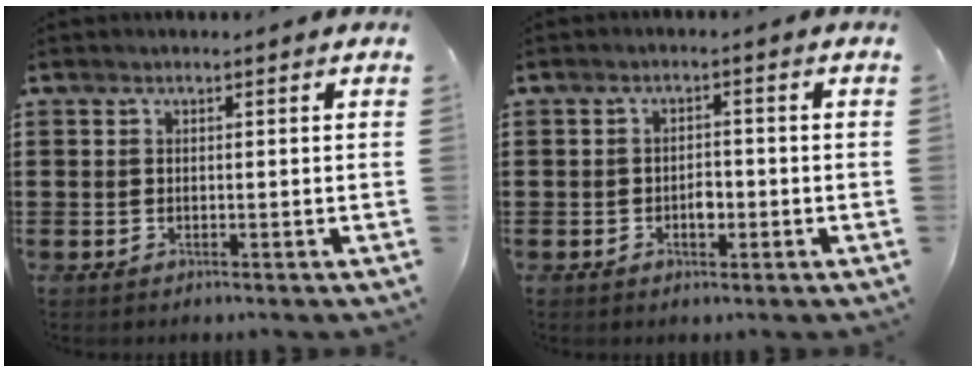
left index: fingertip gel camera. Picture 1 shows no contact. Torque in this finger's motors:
{"motor_torque": [0.05, 0.05, 0.03, 0.04]}